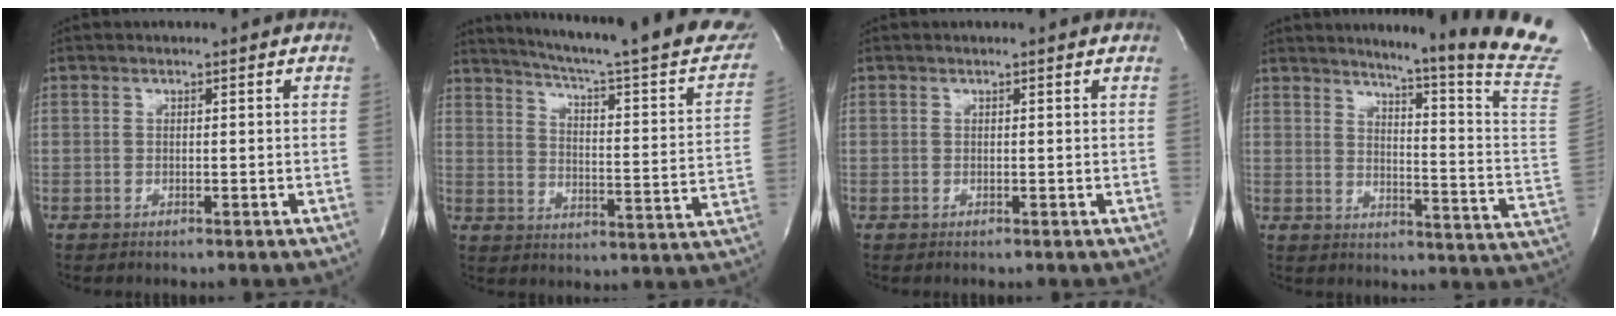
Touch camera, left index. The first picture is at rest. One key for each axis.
{"total": 27.9, "fx": 23.7, "fy": 2.0, "fz": 14.6, "tx": -0.215, "ty": -0.063, "tz": 0.293}
{"total": 1.6, "fx": 1.5, "fy": 0.1, "fz": 0.4, "tx": -0.014, "ty": 0.010, "tz": 0.015}
{"total": 21.4, "fx": 18.2, "fy": -3.0, "fz": 10.8, "tx": -0.155, "ty": -0.130, "tz": 0.216}